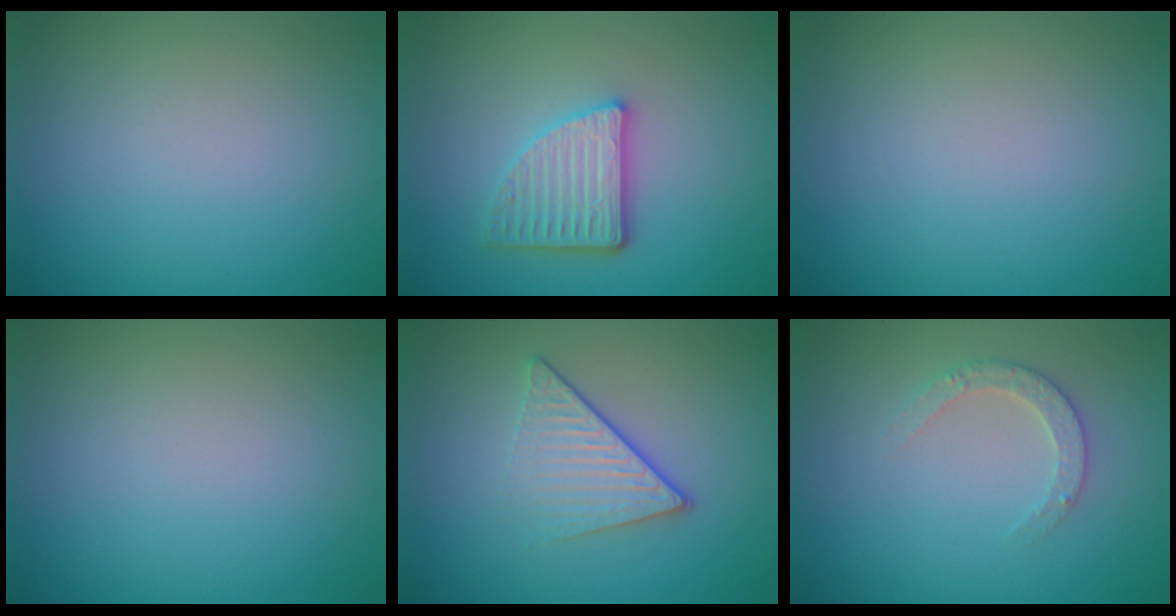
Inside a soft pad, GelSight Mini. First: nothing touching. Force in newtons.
{"total": 3.9, "press": 3.3, "slide": 2.1}
{"total": 0.0}
{"total": 0.0}
{"total": 4.1, "press": 2.8, "slide": 3.1}
{"total": 2.1, "press": 2.1, "slide": 0.3}